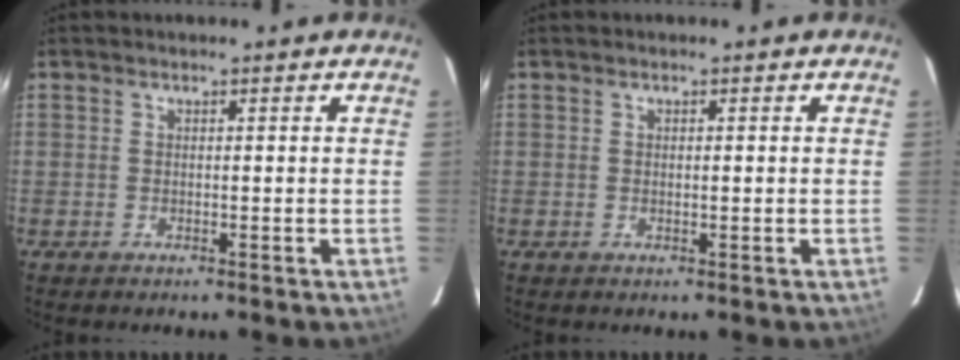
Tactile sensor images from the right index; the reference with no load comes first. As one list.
[{"total": 0.6, "force": [0.2, 0.1, 0.5], "torque": [-0.009, 0.002, 0.004]}]